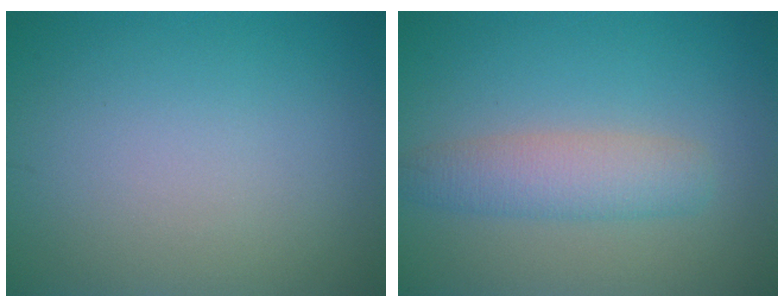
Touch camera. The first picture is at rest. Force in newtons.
{"total": 3.5, "press": 3.5, "slide": 0.2}